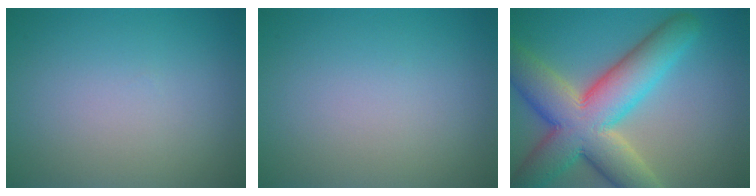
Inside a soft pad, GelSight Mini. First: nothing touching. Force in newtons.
{"total": 0.0}
{"total": 11.7, "press": 11.7, "slide": 0.9}